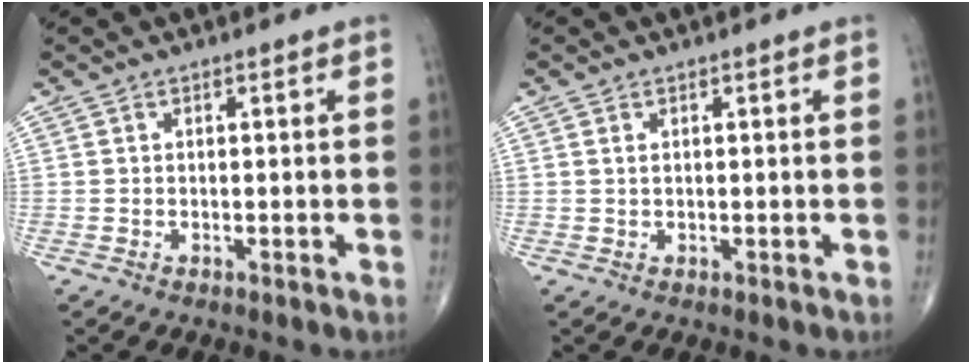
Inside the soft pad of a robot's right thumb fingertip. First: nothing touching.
{"total": 1.1, "force": [0.4, 0.6, 0.8], "torque": [-0.018, 0.001, 0.010]}